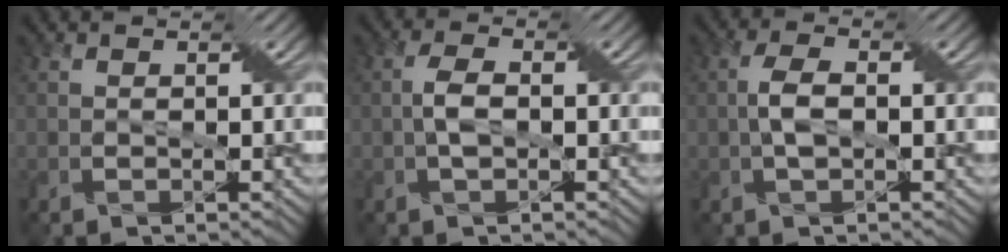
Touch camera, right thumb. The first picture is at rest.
{"total": 2.6, "force": [-0.3, 1.1, 2.4], "torque": [-0.056, 0.005, -0.009]}
{"total": 3.1, "force": [-0.3, 1.3, 2.7], "torque": [-0.065, 0.005, -0.008]}